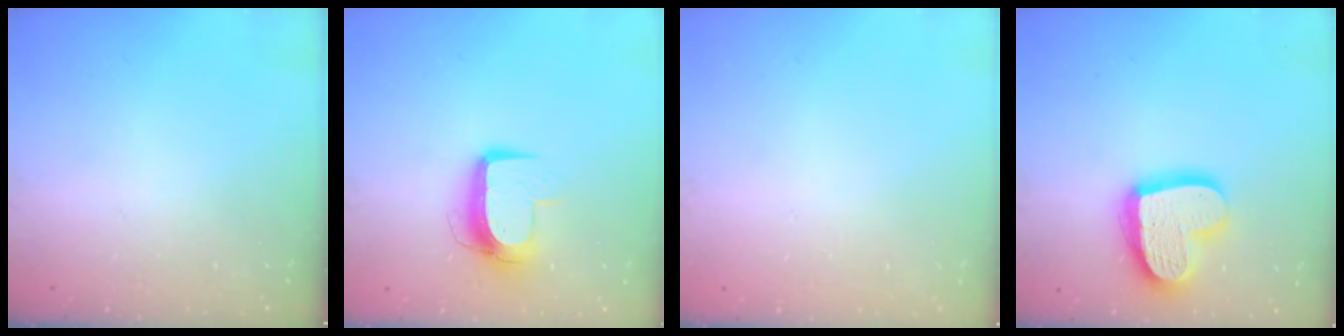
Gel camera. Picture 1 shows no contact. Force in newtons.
{"total": 10.2, "press": 10.2, "slide": 0.6}
{"total": 0.0}
{"total": 18.1, "press": 18.0, "slide": 1.5}